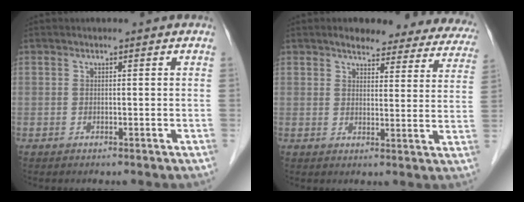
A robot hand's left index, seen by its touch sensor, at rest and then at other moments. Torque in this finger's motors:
{"motor_torque": [0.09, -0.15, 0.13, 0.02]}